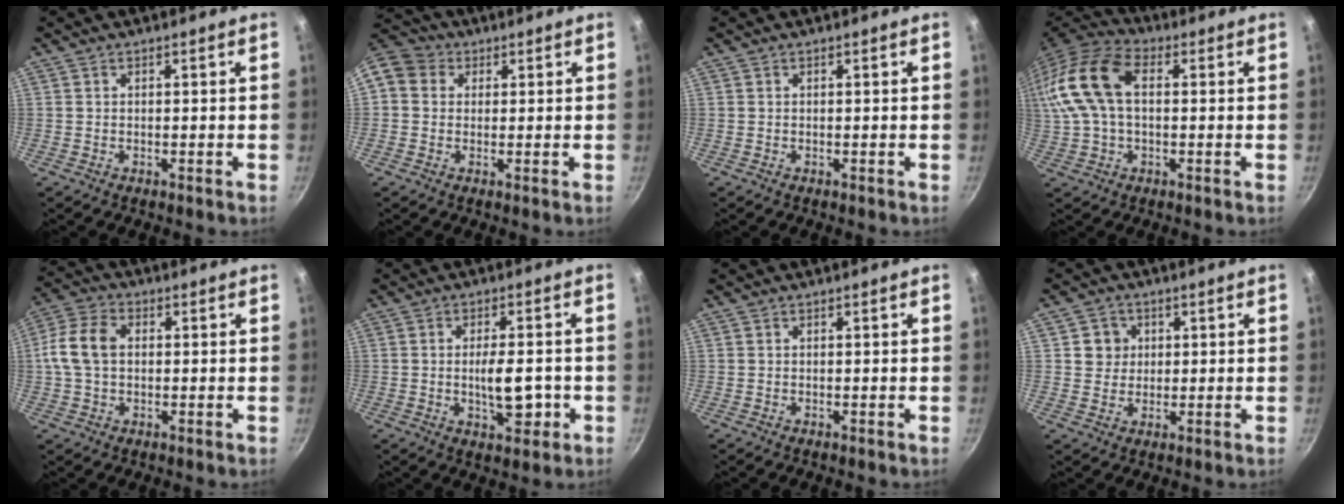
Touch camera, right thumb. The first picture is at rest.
{"total": 8.9, "force": [1.8, 7.7, 4.1], "torque": [-0.073, 0.022, 0.015]}
{"total": 0.0}
{"total": 16.4, "force": [2.4, 9.9, 12.9], "torque": [-0.268, 0.029, 0.032]}
{"total": 9.1, "force": [0.6, 6.2, 6.7], "torque": [-0.131, 0.023, 0.002]}
{"total": 7.7, "force": [-1.4, 3.3, 6.8], "torque": [-0.085, 0.001, -0.018]}
{"total": 0.0}
{"total": 4.4, "force": [1.1, 4.2, 0.9], "torque": [0.016, 0.003, 0.014]}